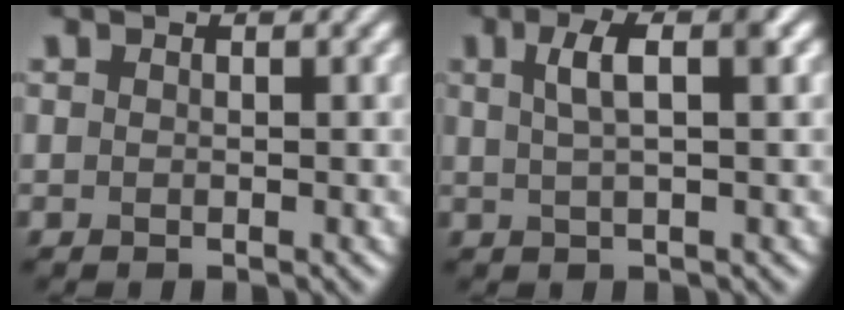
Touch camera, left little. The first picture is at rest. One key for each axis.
{"total": 3.6, "fx": 1.0, "fy": 1.0, "fz": 3.3, "tx": -0.051, "ty": 0.010, "tz": 0.015}